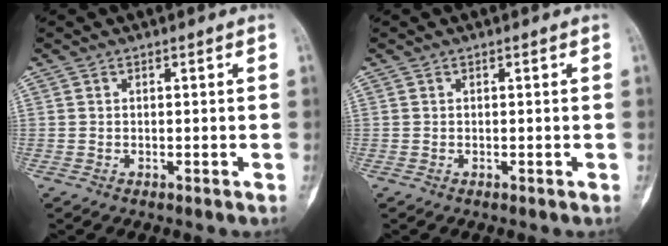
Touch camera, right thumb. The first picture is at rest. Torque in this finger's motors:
{"motor_torque": [0.00, 0.00, 0.06, -0.04, 0.00]}